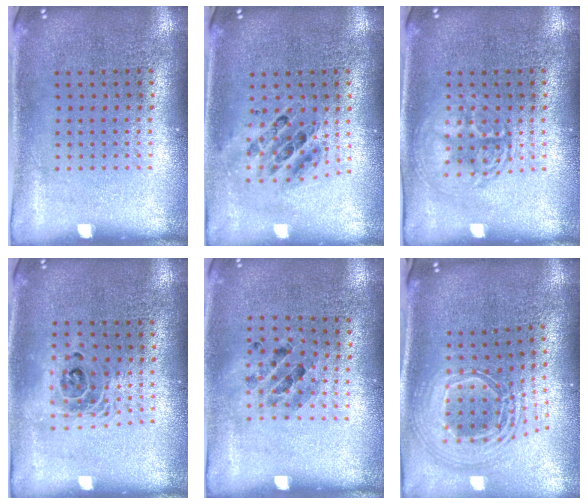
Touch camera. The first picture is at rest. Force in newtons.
{"total": 0.6, "press": 0.6, "slide": 0.1}
{"total": 2.7, "press": 2.7, "slide": 0.3}
{"total": 1.5, "press": 1.2, "slide": 0.8}
{"total": 0.9, "press": 0.9, "slide": 0.1}
{"total": 2.6, "press": 1.9, "slide": 1.8}